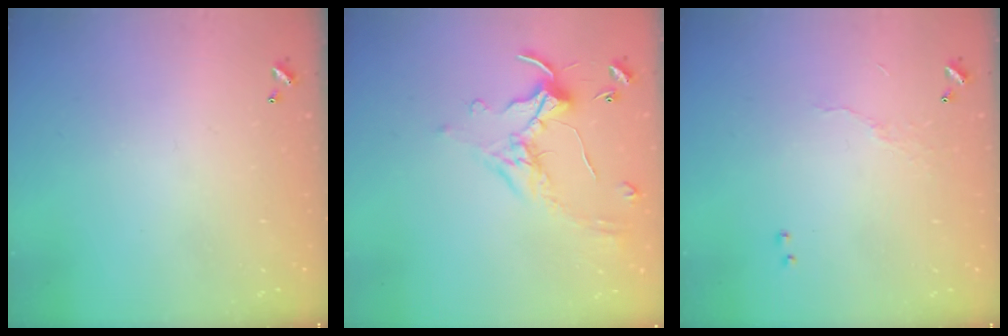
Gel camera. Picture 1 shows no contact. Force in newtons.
{"total": 1.4, "press": 1.3, "slide": 0.6}
{"total": 5.0, "press": 5.0, "slide": 0.2}